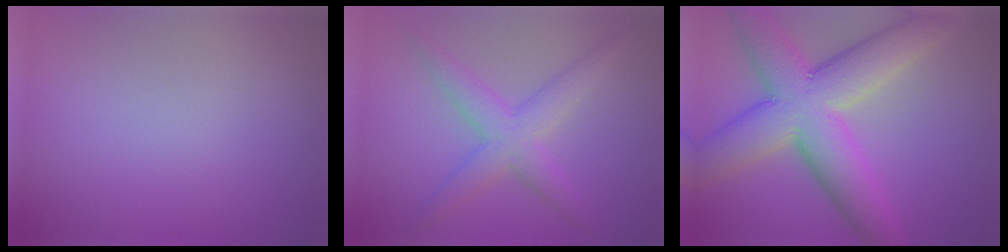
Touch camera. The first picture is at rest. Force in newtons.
{"total": 3.8, "press": 3.8, "slide": 0.1}
{"total": 10.7, "press": 10.7, "slide": 0.5}